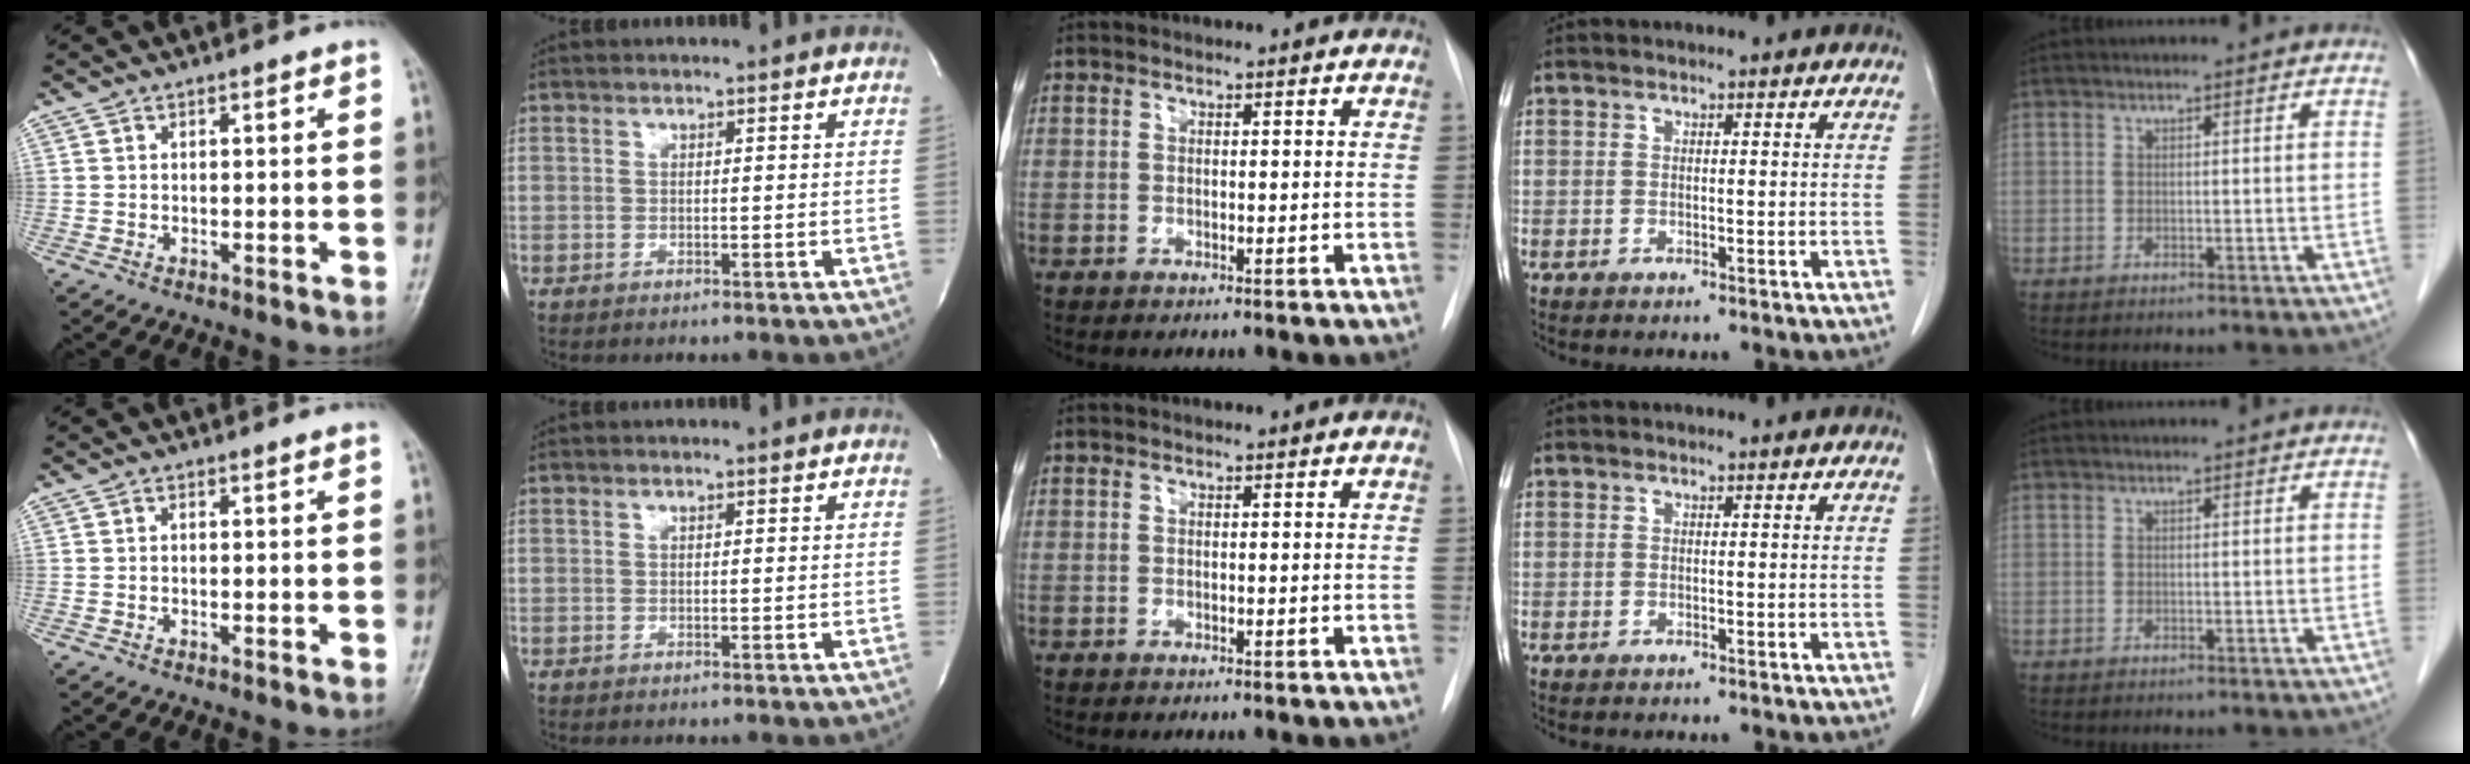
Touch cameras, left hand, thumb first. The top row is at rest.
{}